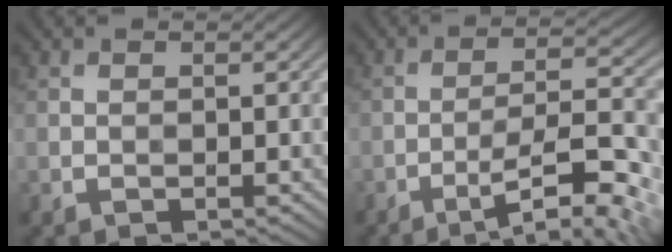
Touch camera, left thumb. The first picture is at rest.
{"total": 9.5, "force": [-5.7, 1.8, 7.4], "torque": [-0.130, 0.008, -0.088]}